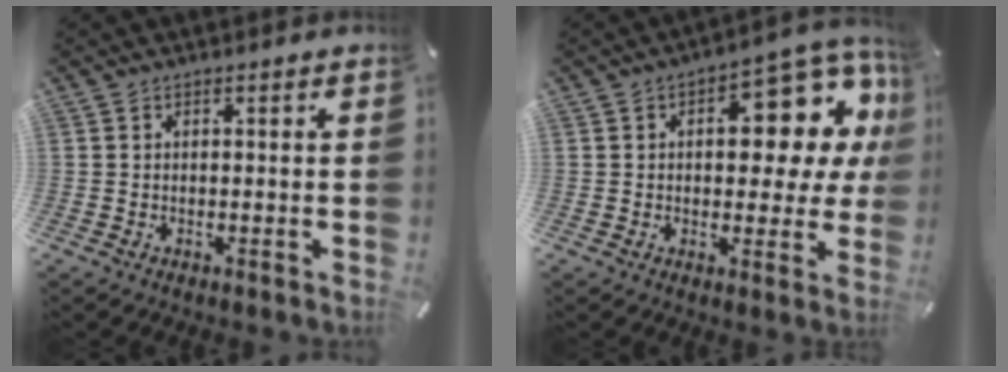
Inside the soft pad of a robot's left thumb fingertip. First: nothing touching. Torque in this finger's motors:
{"motor_torque": [1.88, 1.84, 0.63, -0.57, 0.24]}